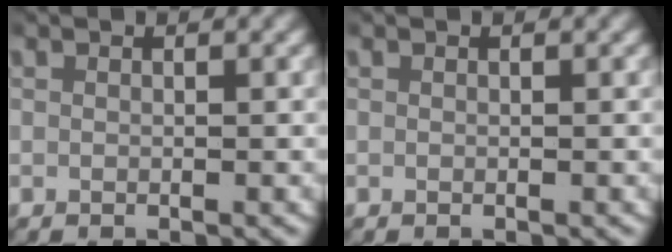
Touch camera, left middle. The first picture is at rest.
{"total": 0.0}